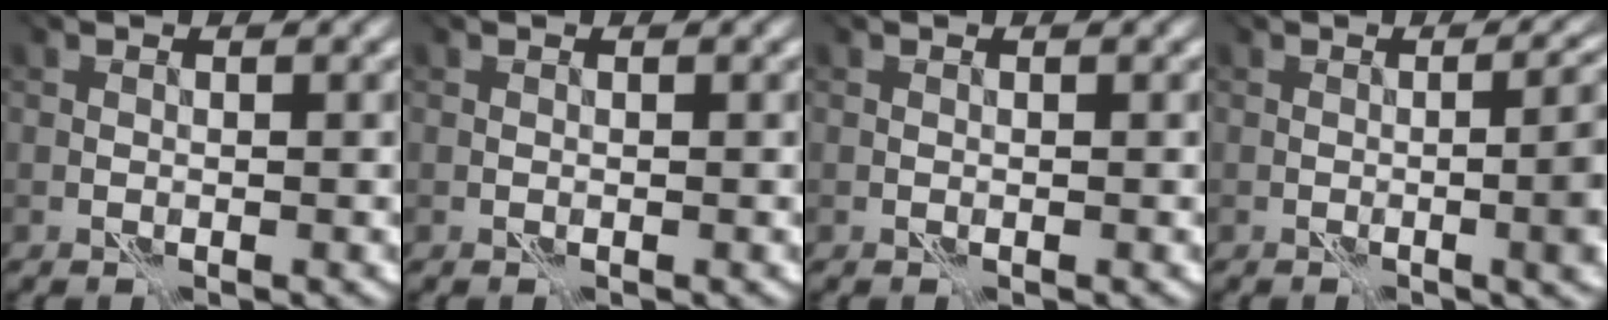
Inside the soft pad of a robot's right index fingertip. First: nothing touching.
{"total": 0.0}
{"total": 0.0}
{"total": 6.2, "force": [-0.5, 1.9, 5.9], "torque": [-0.044, 0.009, -0.006]}